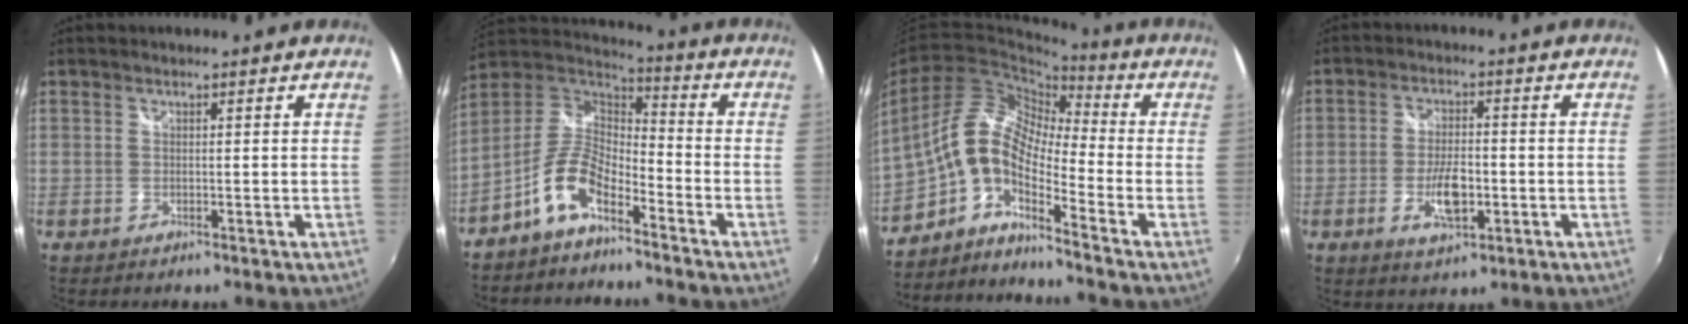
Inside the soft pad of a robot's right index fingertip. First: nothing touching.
{"total": 10.3, "force": [-6.0, 4.3, 7.1], "torque": [-0.155, 0.017, -0.118]}
{"total": 9.4, "force": [-3.9, 3.1, 8.0], "torque": [-0.137, 0.012, -0.091]}
{"total": 7.1, "force": [-2.2, 3.0, 6.0], "torque": [-0.121, -0.006, -0.037]}